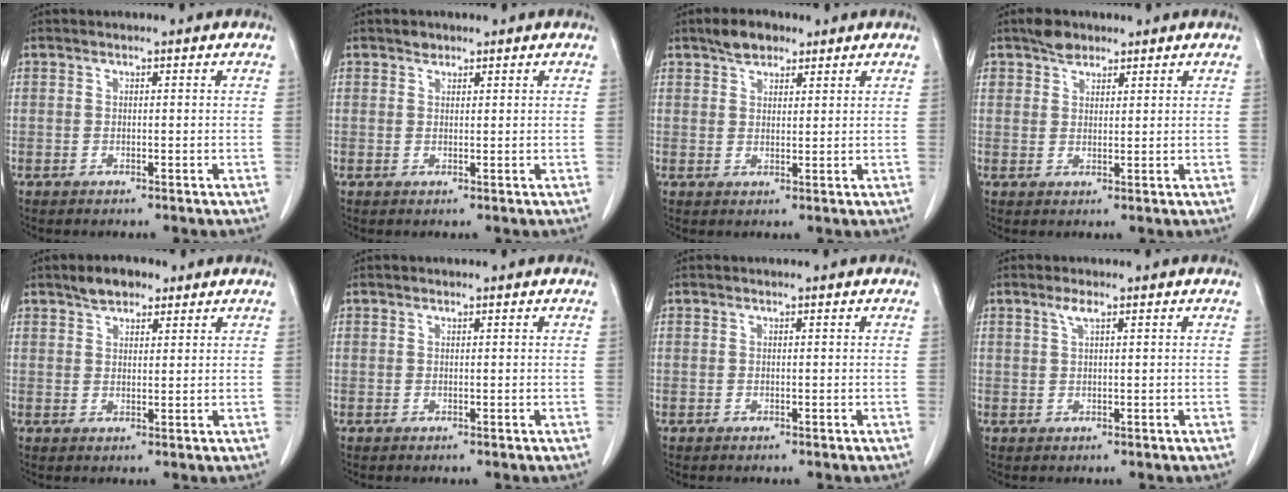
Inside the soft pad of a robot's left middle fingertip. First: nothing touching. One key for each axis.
{"total": 1.1, "fx": 0.9, "fy": 0.6, "fz": 0.2, "tx": -0.005, "ty": 0.004, "tz": 0.014}
{"total": 4.1, "fx": 3.0, "fy": 2.0, "fz": 2.0, "tx": -0.040, "ty": 0.011, "tz": 0.054}
{"total": 3.2, "fx": 2.5, "fy": 1.8, "fz": 1.0, "tx": -0.022, "ty": 0.009, "tz": 0.046}
{"total": 4.4, "fx": 3.2, "fy": 2.0, "fz": 2.3, "tx": -0.044, "ty": 0.012, "tz": 0.055}
{"total": 0.0}
{"total": 0.0}
{"total": 1.6, "fx": 0.9, "fy": 0.1, "fz": 1.3, "tx": -0.029, "ty": 0.004, "tz": 0.020}